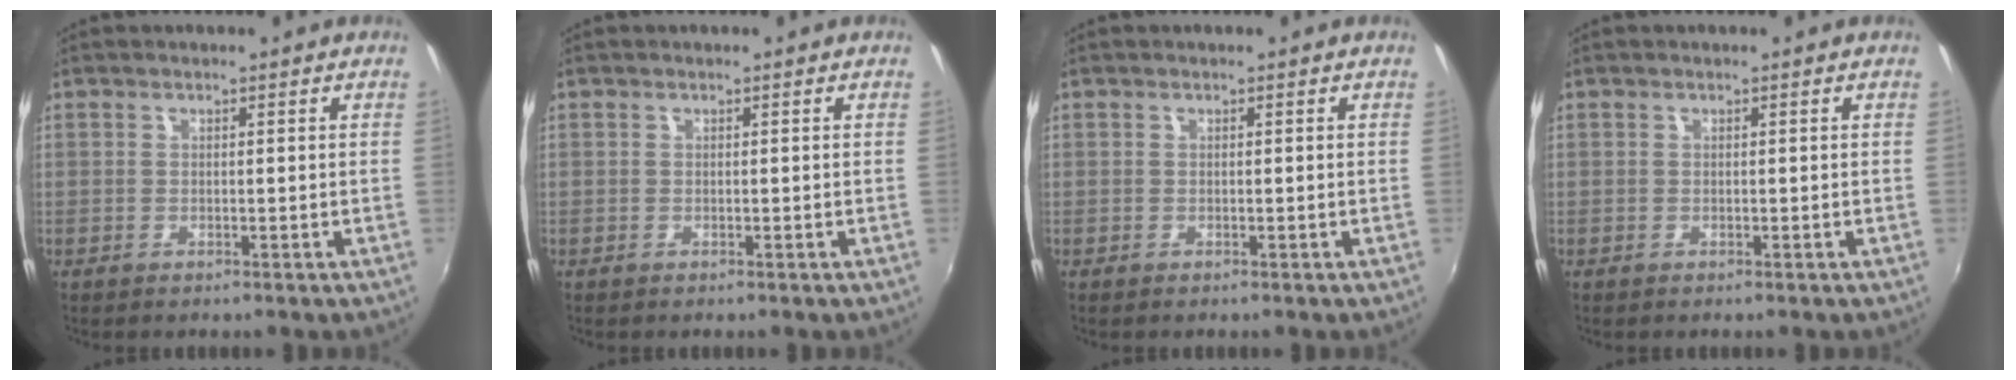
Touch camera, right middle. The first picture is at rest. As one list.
[{"total": 0.0}, {"total": 0.0}, {"total": 0.0}]